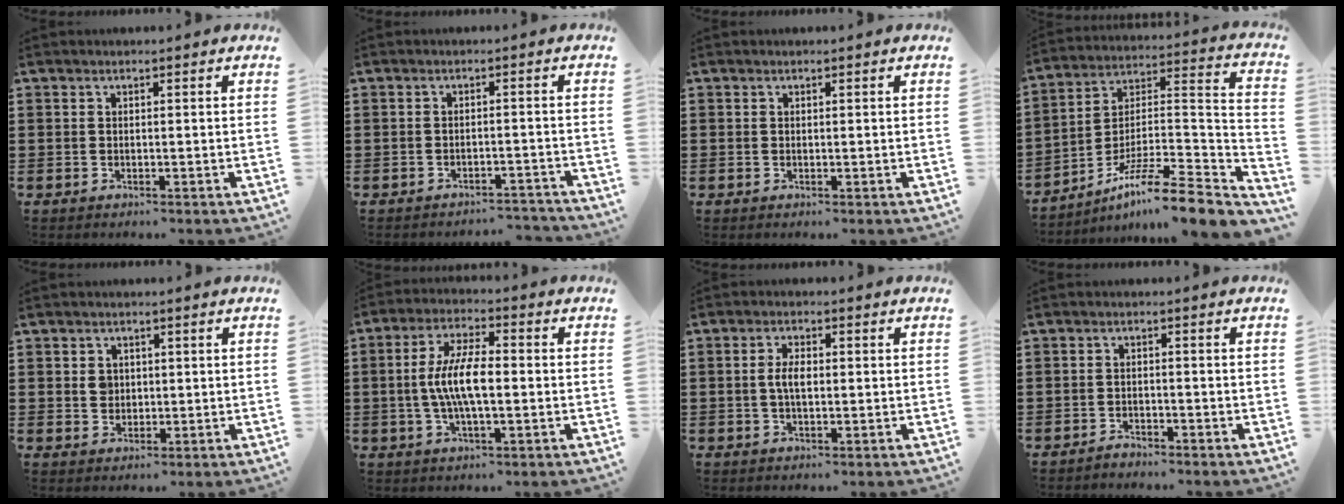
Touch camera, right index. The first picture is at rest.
{"total": 2.6, "force": [-2.6, 0.0, 0.2], "torque": [-0.008, -0.001, -0.055]}
{"total": 0.0}
{"total": 10.8, "force": [-8.4, 1.2, 6.7], "torque": [-0.109, 0.008, -0.164]}
{"total": 2.5, "force": [0.3, 2.2, 1.2], "torque": [-0.030, 0.009, 0.005]}
{"total": 8.3, "force": [-0.7, 2.6, 7.8], "torque": [-0.172, -0.006, -0.022]}
{"total": 3.3, "force": [0.0, 1.5, 3.0], "torque": [-0.066, 0.000, -0.003]}
{"total": 1.4, "force": [-1.4, 0.3, 0.0], "torque": [-0.004, 0.006, -0.030]}